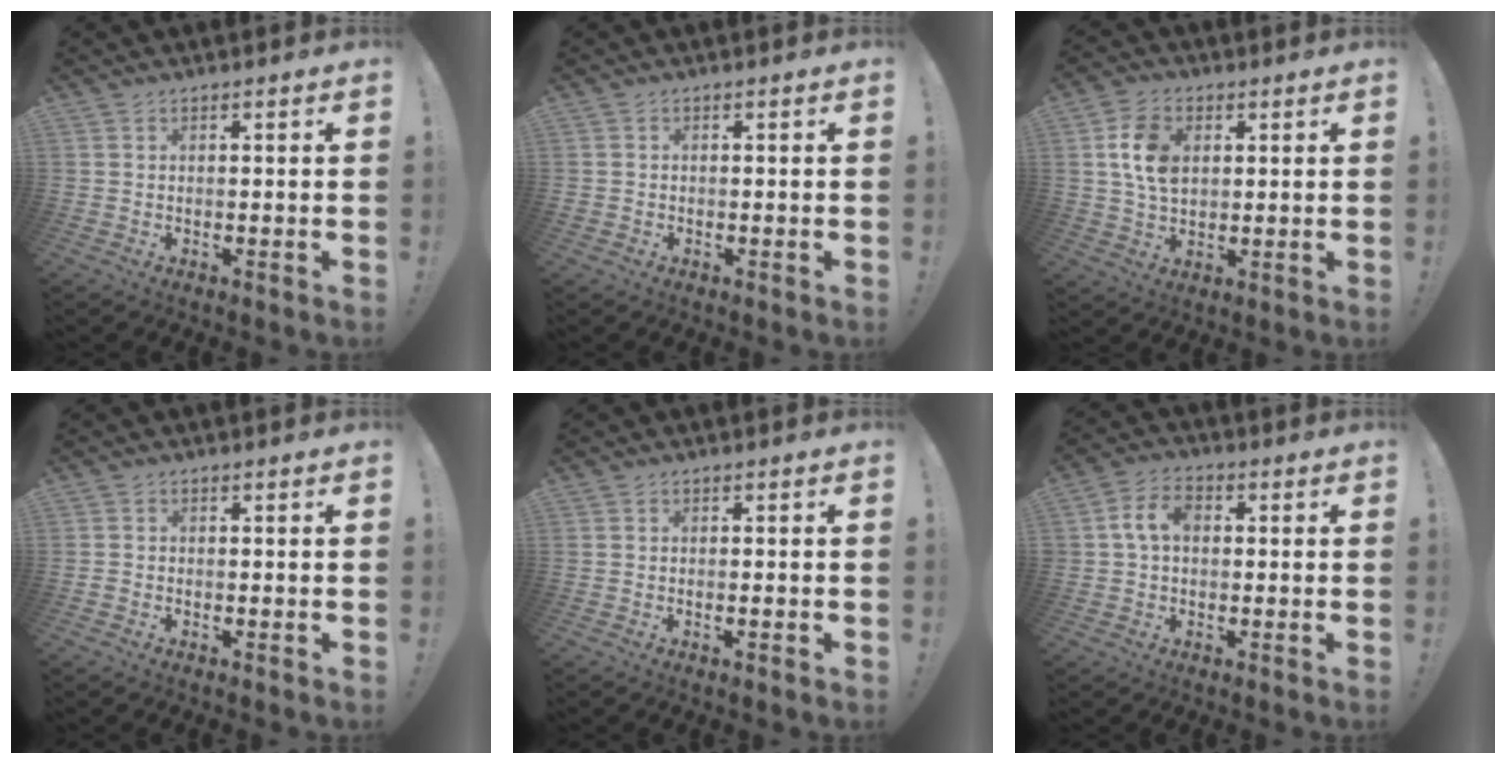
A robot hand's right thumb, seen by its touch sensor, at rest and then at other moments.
{"total": 1.1, "force": [-0.6, 0.9, 0.4], "torque": [-0.013, 0.005, -0.009]}
{"total": 11.0, "force": [2.9, 8.0, 7.0], "torque": [-0.126, 0.007, 0.056]}
{"total": 1.1, "force": [-0.8, 0.6, 0.5], "torque": [-0.014, 0.006, -0.013]}
{"total": 1.2, "force": [-0.6, 0.0, 1.0], "torque": [-0.016, 0.001, -0.012]}
{"total": 7.7, "force": [0.9, 5.5, 5.3], "torque": [-0.098, 0.017, 0.019]}